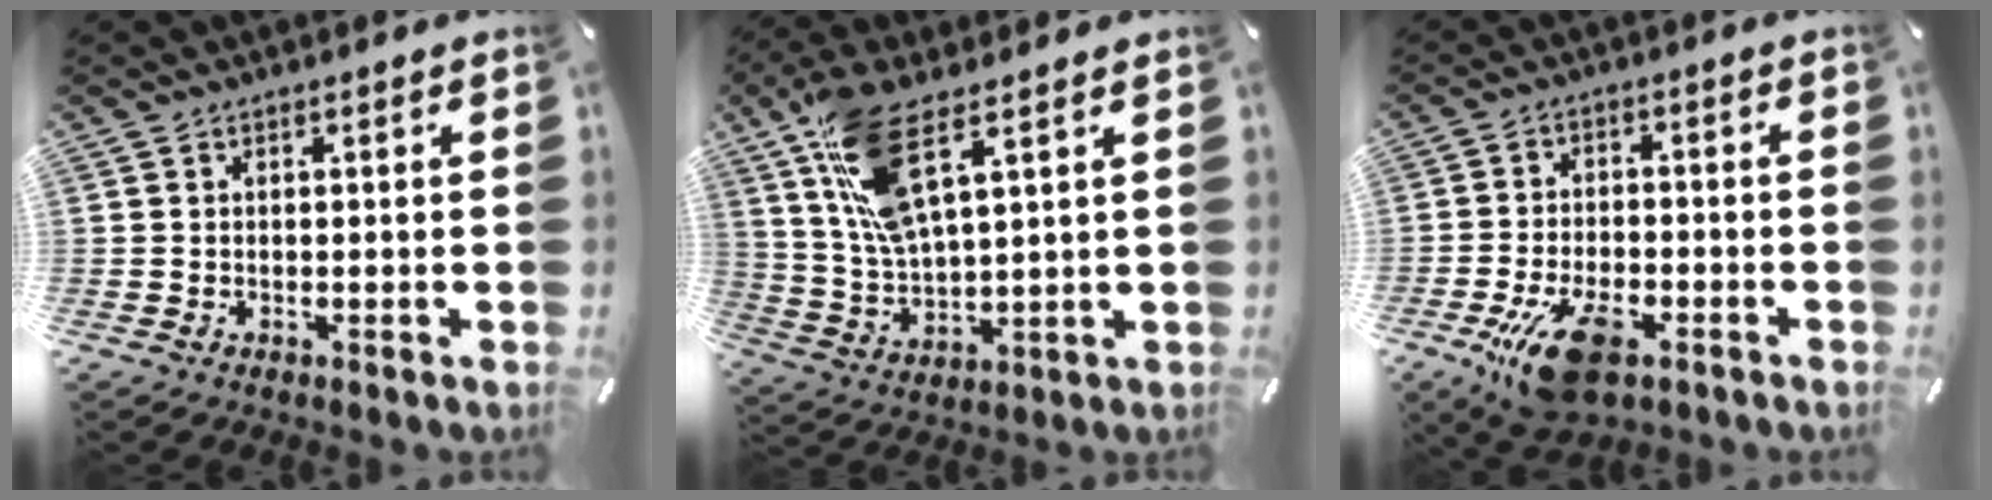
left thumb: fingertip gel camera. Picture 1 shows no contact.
{"total": 13.1, "force": [7.2, 4.2, 10.1], "torque": [-0.220, -0.021, 0.131]}
{"total": 11.6, "force": [-5.8, 5.6, 8.3], "torque": [-0.171, 0.017, -0.103]}